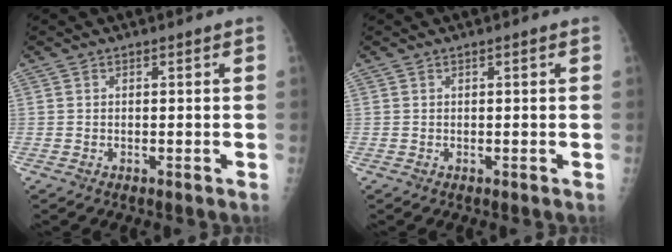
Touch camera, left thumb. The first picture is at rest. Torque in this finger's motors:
{"motor_torque": [0.20, 0.06, -0.01, -0.08, 0.01]}